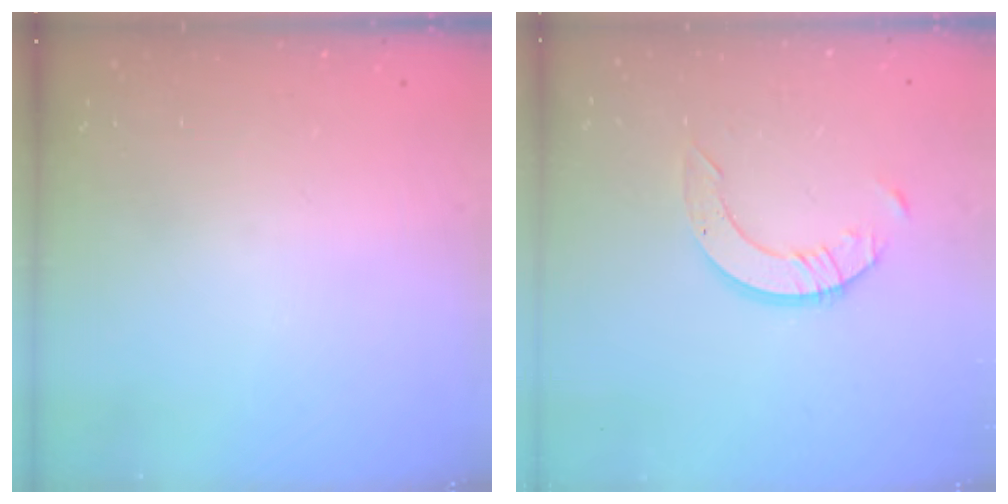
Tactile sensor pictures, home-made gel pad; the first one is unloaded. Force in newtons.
{"total": 6.1, "press": 6.1, "slide": 0.6}